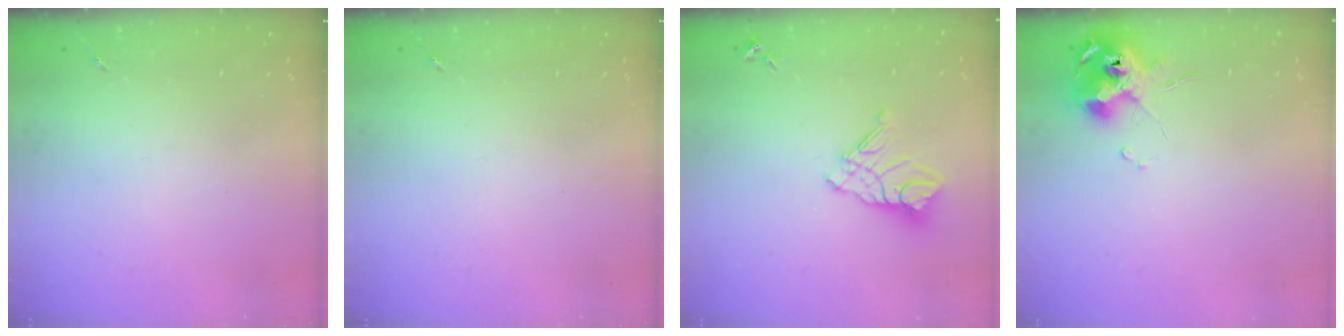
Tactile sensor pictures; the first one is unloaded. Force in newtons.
{"total": 0.0}
{"total": 12.6, "press": 12.5, "slide": 1.3}
{"total": 12.2, "press": 12.1, "slide": 1.3}